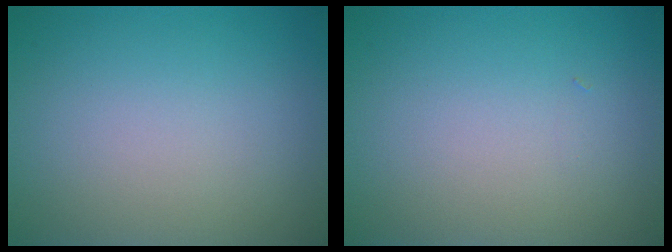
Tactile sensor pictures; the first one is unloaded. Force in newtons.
{"total": 0.0}